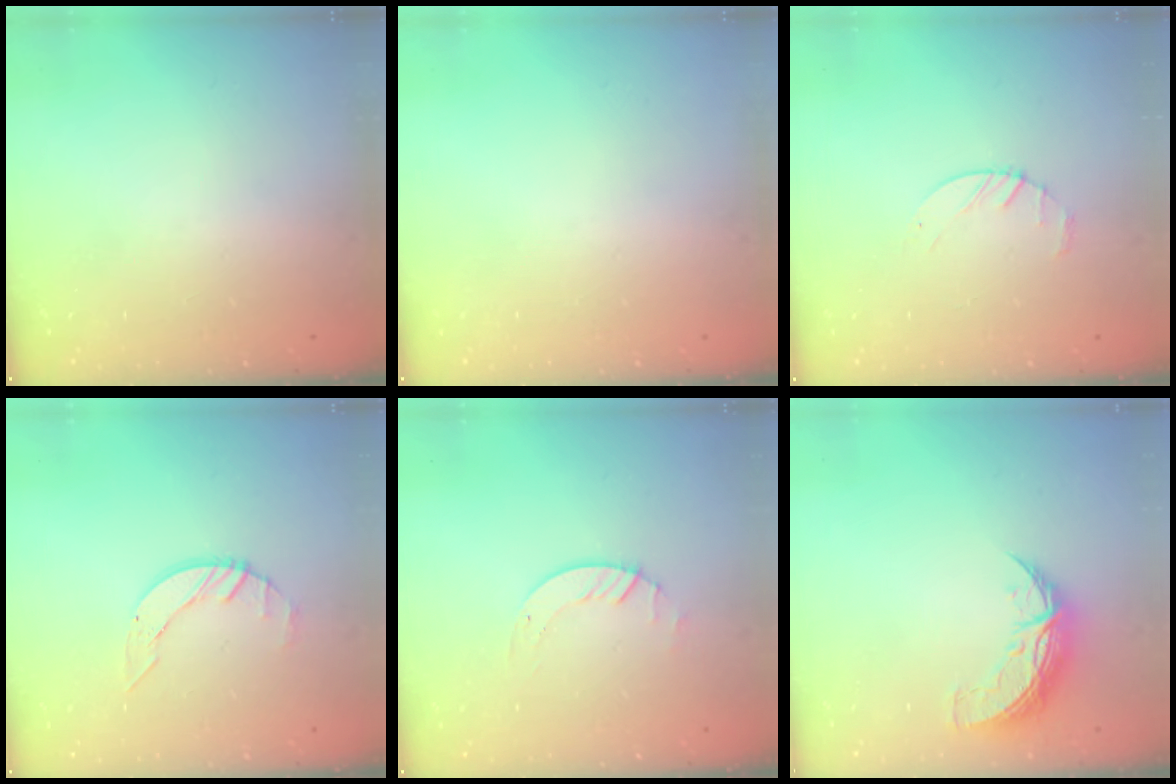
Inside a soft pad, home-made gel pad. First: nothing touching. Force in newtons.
{"total": 0.0}
{"total": 2.4, "press": 2.3, "slide": 0.3}
{"total": 3.6, "press": 3.6, "slide": 0.4}
{"total": 2.0, "press": 2.0, "slide": 0.2}
{"total": 8.4, "press": 8.4, "slide": 0.3}